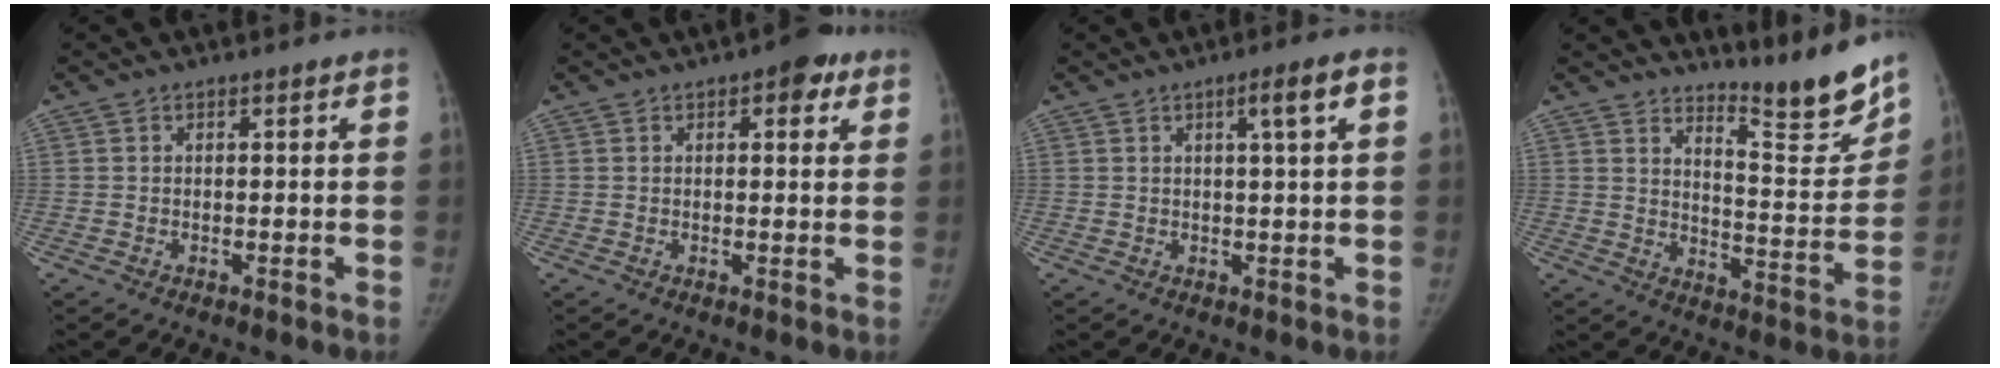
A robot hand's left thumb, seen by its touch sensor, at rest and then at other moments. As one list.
[{"total": 5.2, "force": [2.7, 2.3, 3.8], "torque": [-0.027, -0.004, 0.027]}, {"total": 4.2, "force": [1.5, 0.0, 3.9], "torque": [-0.062, 0.002, 0.024]}, {"total": 13.4, "force": [12.0, 1.4, 5.7], "torque": [-0.057, -0.122, 0.176]}]